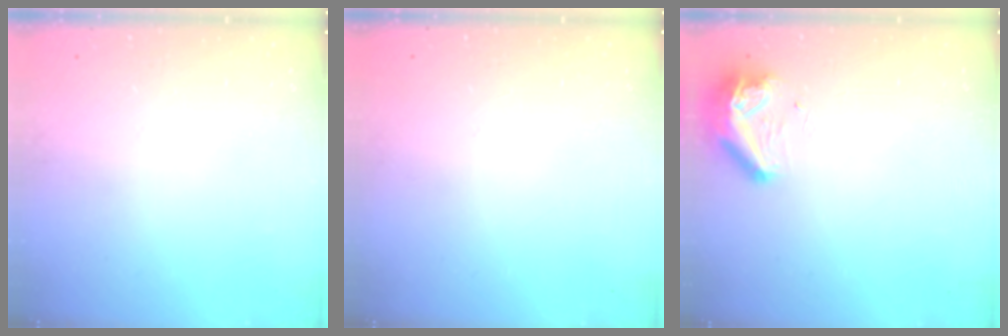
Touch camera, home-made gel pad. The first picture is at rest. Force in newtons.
{"total": 0.0}
{"total": 8.3, "press": 8.3, "slide": 0.9}